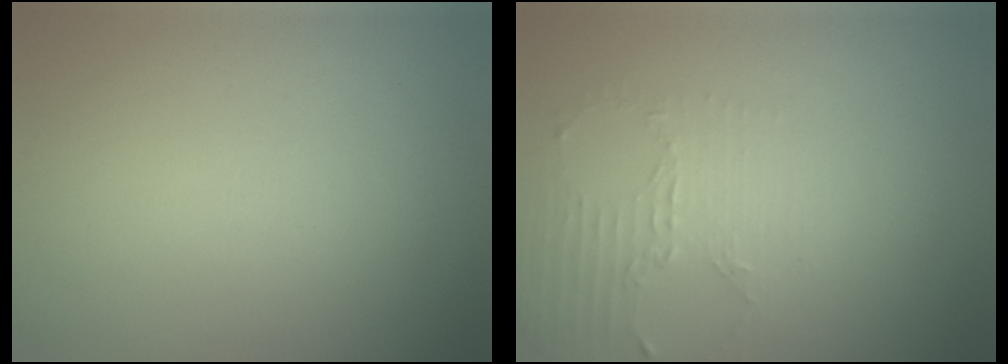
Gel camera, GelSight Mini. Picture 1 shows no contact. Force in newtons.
{"total": 2.2, "press": 1.6, "slide": 1.5}